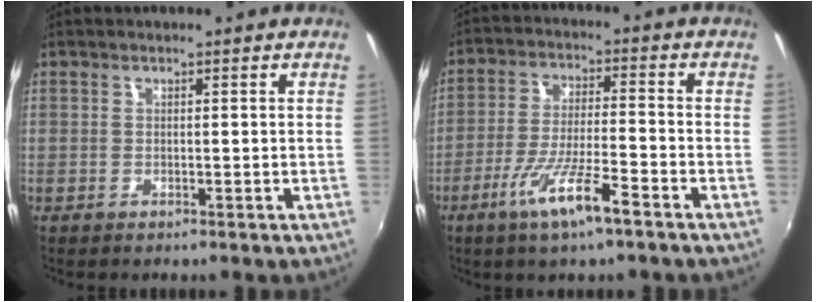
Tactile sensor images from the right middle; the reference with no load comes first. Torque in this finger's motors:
{"motor_torque": [1.41, -0.73, 0.78, 0.20]}